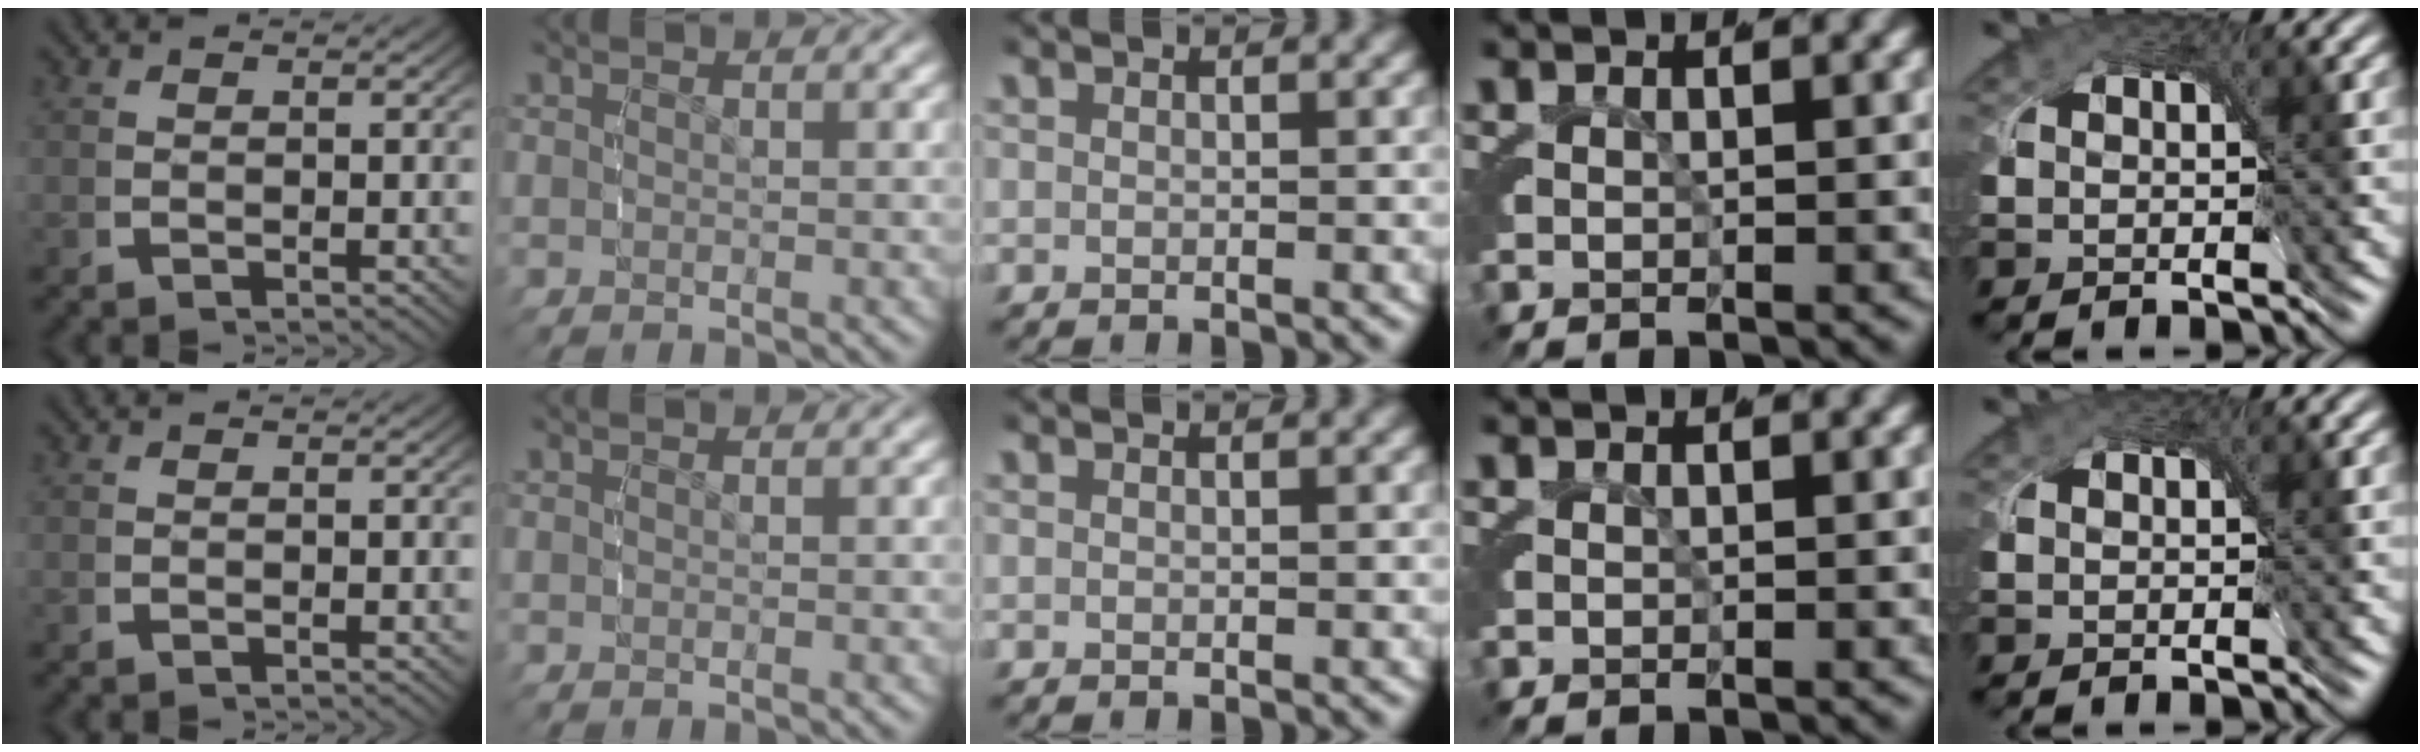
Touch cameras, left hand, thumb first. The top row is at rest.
{}